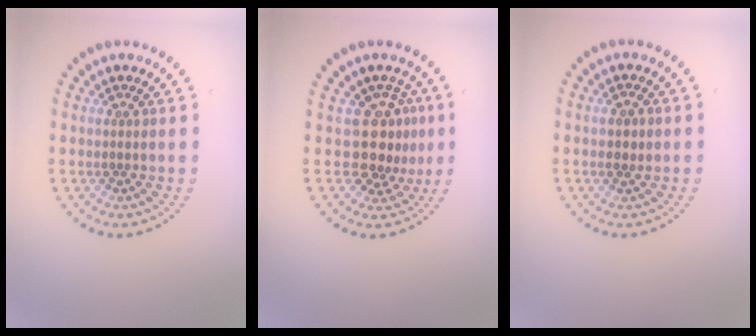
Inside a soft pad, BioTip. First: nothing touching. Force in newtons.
{"total": 3.6, "press": 2.7, "slide": 2.5}
{"total": 1.2, "press": 1.2, "slide": 0.0}